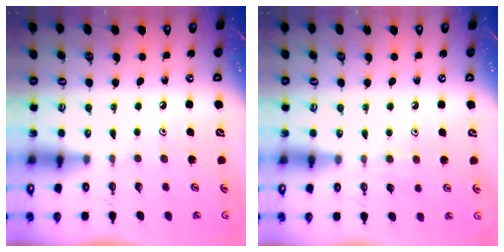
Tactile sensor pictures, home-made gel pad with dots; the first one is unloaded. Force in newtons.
{"total": 3.7, "press": 3.7, "slide": 0.6}